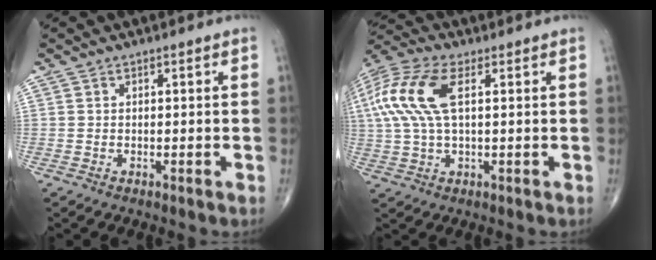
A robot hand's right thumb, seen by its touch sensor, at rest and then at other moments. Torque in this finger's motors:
{"motor_torque": [-0.48, 1.13, 0.70, -0.57, 0.47]}